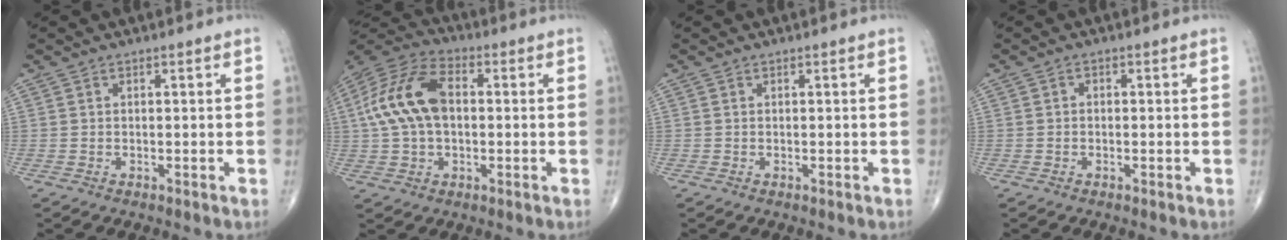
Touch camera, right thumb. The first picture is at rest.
{"total": 14.8, "force": [1.3, 9.0, 11.6], "torque": [-0.230, 0.031, 0.015]}
{"total": 0.0}
{"total": 0.6, "force": [-0.2, 0.5, 0.3], "torque": [0.001, 0.003, -0.008]}